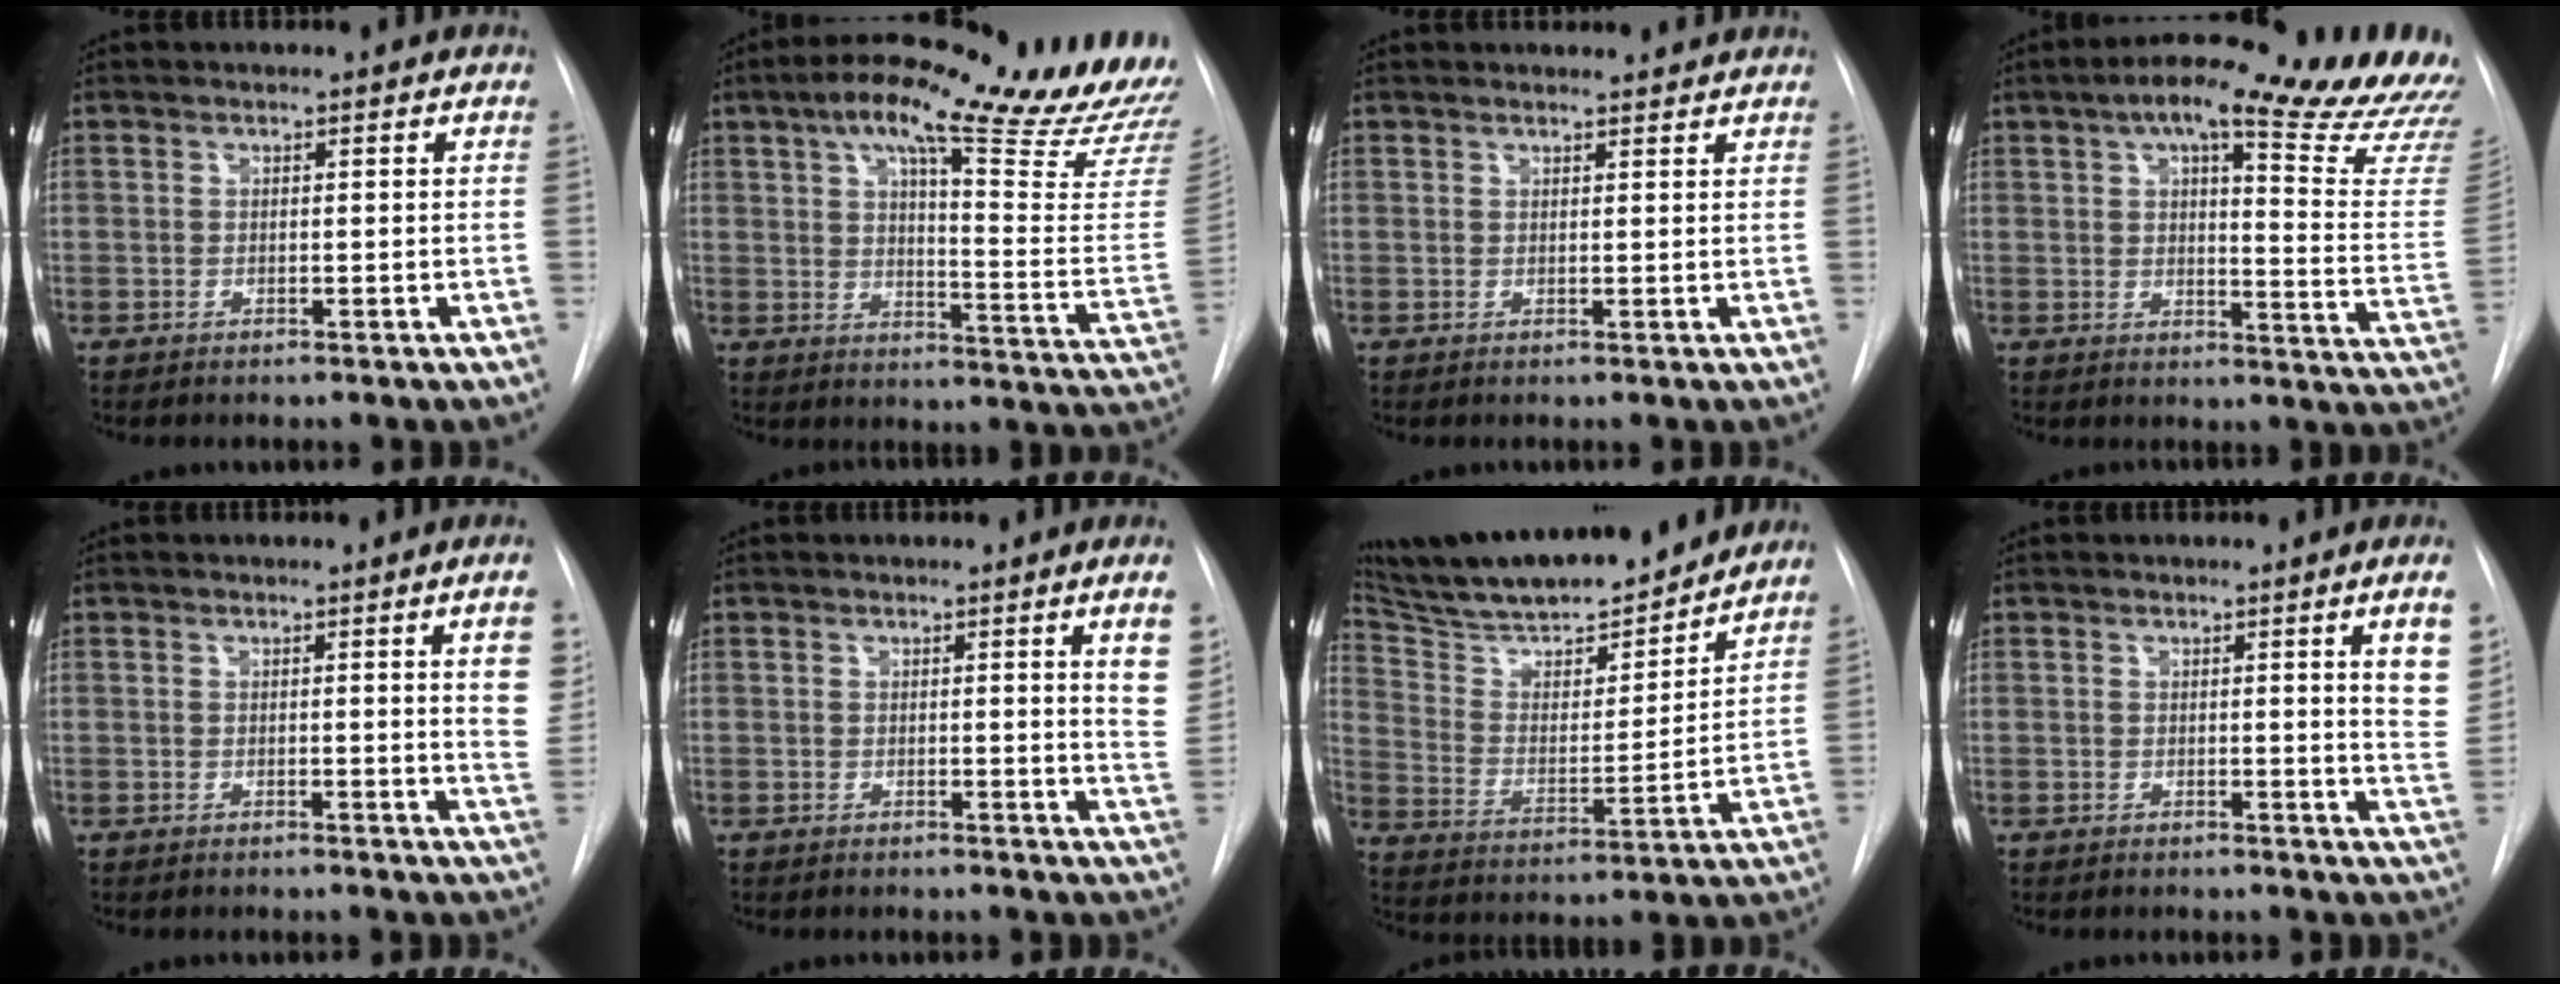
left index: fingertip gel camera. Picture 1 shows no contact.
{"total": 26.0, "force": [20.2, 3.9, 15.9], "torque": [-0.216, -0.037, 0.247]}
{"total": 4.3, "force": [4.2, 0.8, 0.6], "torque": [-0.009, 0.013, 0.045]}
{"total": 23.9, "force": [19.1, 4.7, 13.6], "torque": [-0.171, -0.038, 0.214]}
{"total": 6.2, "force": [1.7, 0.0, 6.0], "torque": [-0.057, -0.008, 0.015]}
{"total": 5.8, "force": [2.3, -0.3, 5.3], "torque": [-0.057, -0.017, 0.017]}
{"total": 23.2, "force": [20.5, 3.8, 10.1], "torque": [-0.174, 0.002, 0.319]}
{"total": 6.4, "force": [2.5, -0.2, 5.9], "torque": [-0.063, -0.017, 0.021]}